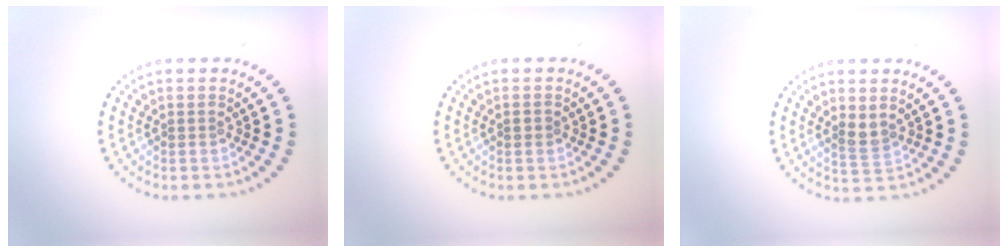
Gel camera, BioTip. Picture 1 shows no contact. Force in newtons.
{"total": 0.7, "press": 0.7, "slide": 0.2}
{"total": 1.8, "press": 1.5, "slide": 0.9}